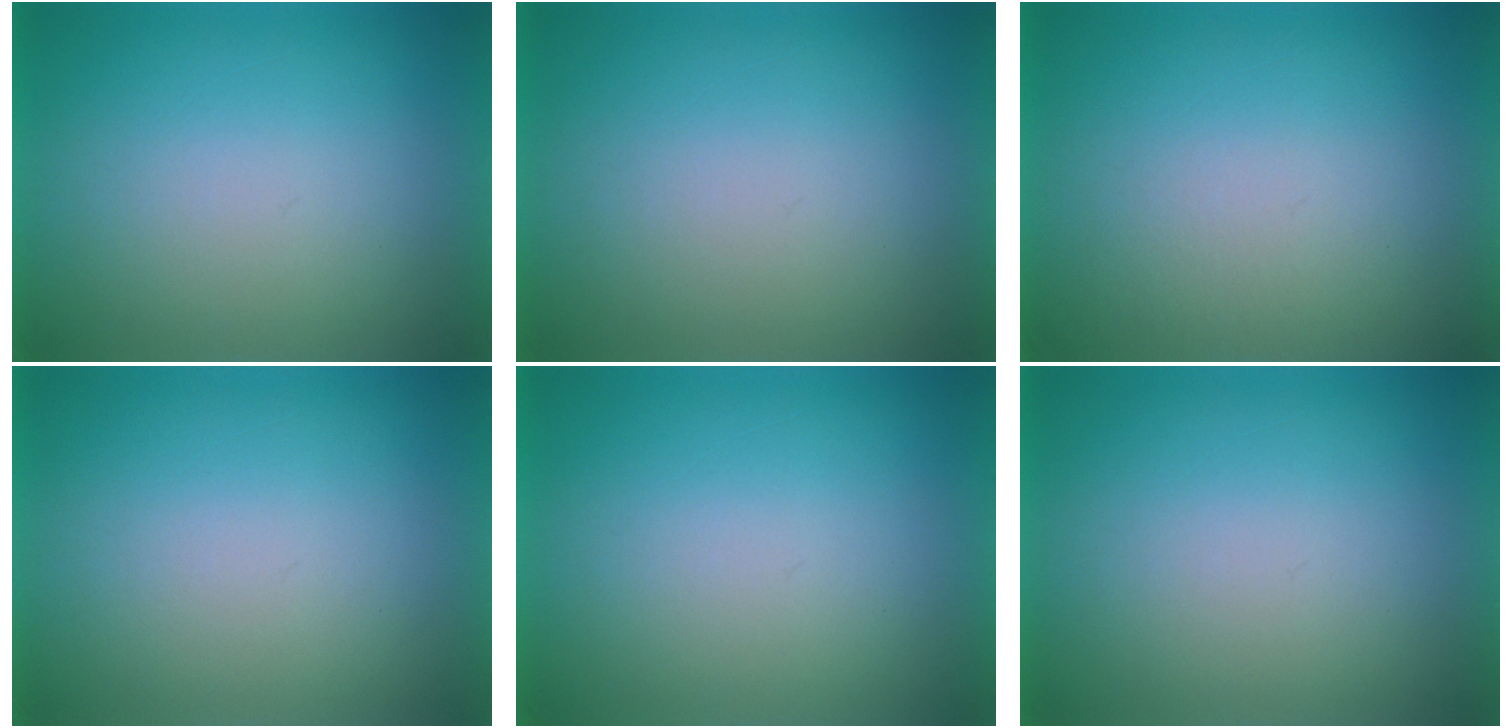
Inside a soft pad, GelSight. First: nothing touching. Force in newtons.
{"total": 0.0}
{"total": 1.7}
{"total": 0.0}
{"total": 0.0}
{"total": 0.0}